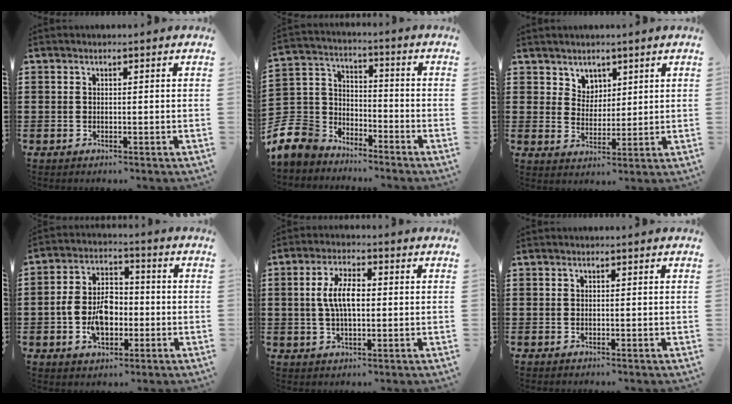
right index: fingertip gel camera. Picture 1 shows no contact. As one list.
[{"total": 7.8, "force": [-5.8, 5.1, 1.0], "torque": [-0.084, -0.006, -0.125]}, {"total": 4.2, "force": [2.9, 3.0, 0.0], "torque": [-0.017, 0.004, 0.054]}, {"total": 7.6, "force": [-1.6, 5.4, 5.1], "torque": [-0.107, 0.010, -0.033]}, {"total": 6.2, "force": [0.3, 2.6, 5.6], "torque": [-0.123, 0.004, -0.003]}, {"total": 0.0}]